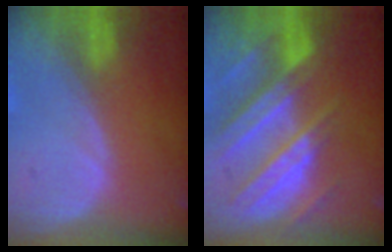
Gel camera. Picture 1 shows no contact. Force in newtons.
{"total": 10.4, "press": 9.2, "slide": 4.8}